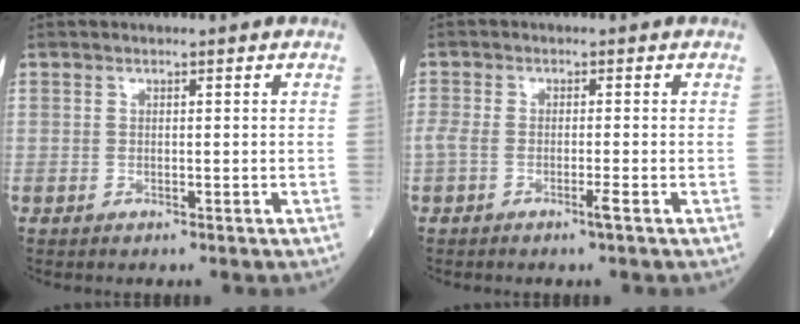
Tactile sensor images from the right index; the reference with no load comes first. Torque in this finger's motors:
{"motor_torque": [1.17, -0.27, 0.56, 0.21]}